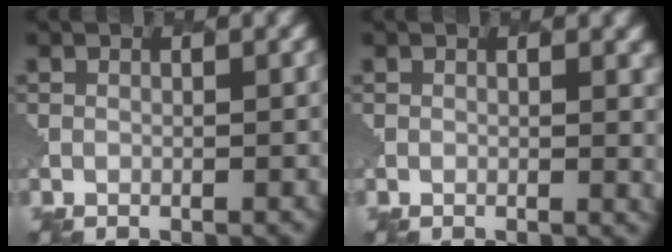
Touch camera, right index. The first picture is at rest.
{"total": 2.0, "force": [0.5, 0.8, 1.8], "torque": [-0.012, 0.001, 0.002]}